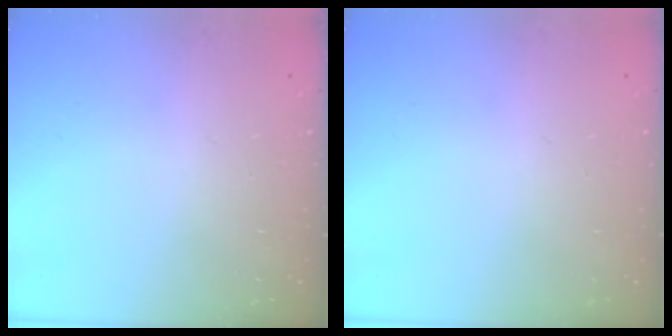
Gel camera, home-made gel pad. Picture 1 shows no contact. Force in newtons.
{"total": 0.0}